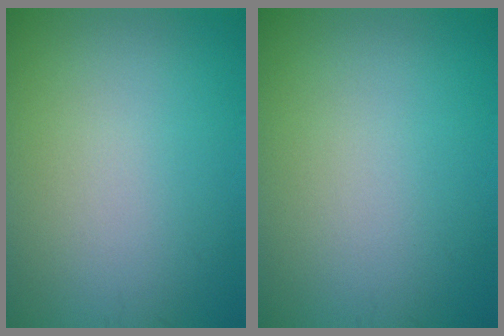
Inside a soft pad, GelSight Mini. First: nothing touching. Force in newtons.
{"total": 0.0}